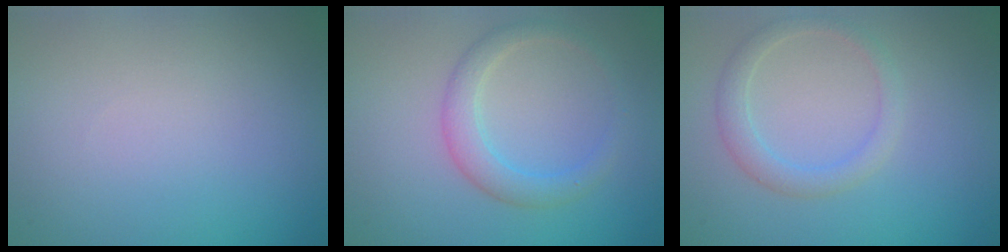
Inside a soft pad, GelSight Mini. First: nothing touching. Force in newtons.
{"total": 2.7, "press": 2.6, "slide": 0.2}
{"total": 2.2, "press": 2.1, "slide": 0.1}